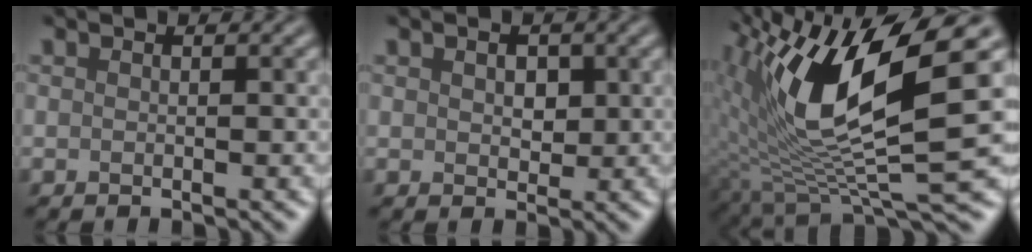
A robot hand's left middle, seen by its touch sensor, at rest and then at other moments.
{"total": 1.6, "force": [0.6, 1.1, 0.9], "torque": [-0.017, -0.001, 0.009]}
{"total": 13.0, "force": [3.7, 3.7, 11.8], "torque": [-0.229, -0.007, 0.072]}